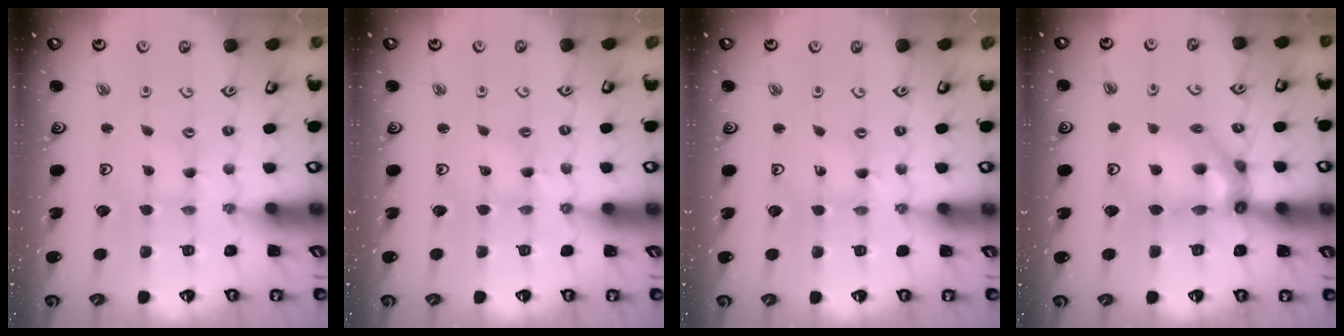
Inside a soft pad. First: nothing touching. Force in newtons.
{"total": 2.2, "press": 2.2, "slide": 0.1}
{"total": 0.0}
{"total": 12.2, "press": 12.1, "slide": 1.8}